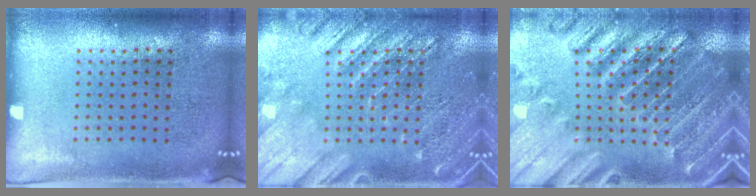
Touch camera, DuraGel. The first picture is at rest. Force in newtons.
{"total": 4.2, "press": 4.1, "slide": 0.5}
{"total": 2.8, "press": 2.8, "slide": 0.4}